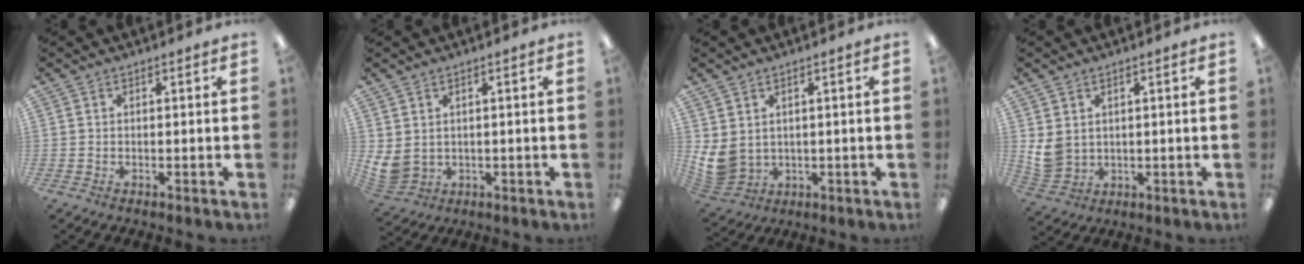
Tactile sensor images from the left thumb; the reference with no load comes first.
{"total": 4.2, "force": [1.7, 3.3, 2.0], "torque": [-0.056, -0.011, 0.035]}
{"total": 6.1, "force": [1.9, 4.8, 3.2], "torque": [-0.091, -0.014, 0.038]}
{"total": 5.5, "force": [2.1, 4.4, 2.5], "torque": [-0.059, -0.008, 0.042]}